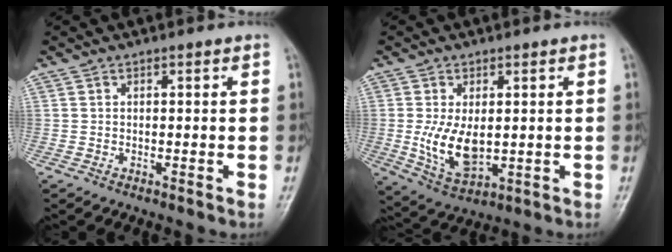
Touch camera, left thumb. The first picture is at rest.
{"total": 9.0, "force": [0.0, 5.0, 7.4], "torque": [-0.131, -0.015, 0.014]}